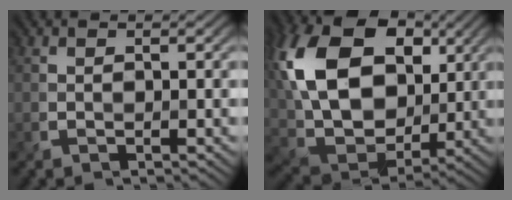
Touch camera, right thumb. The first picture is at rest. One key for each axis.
{"total": 17.4, "fx": 4.2, "fy": 12.1, "fz": 11.8, "tx": -0.275, "ty": 0.019, "tz": 0.079}